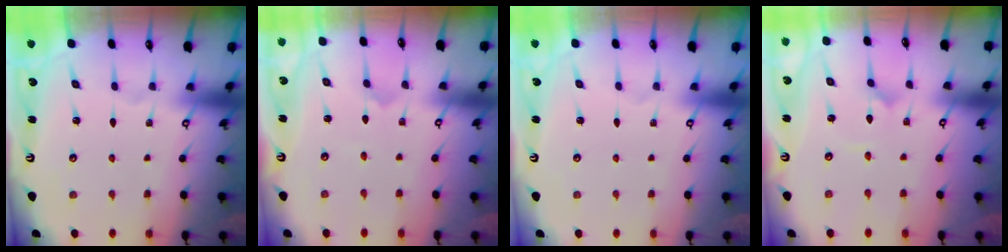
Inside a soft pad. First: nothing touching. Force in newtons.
{"total": 0.0}
{"total": 0.0}
{"total": 2.3, "press": 2.3, "slide": 0.2}